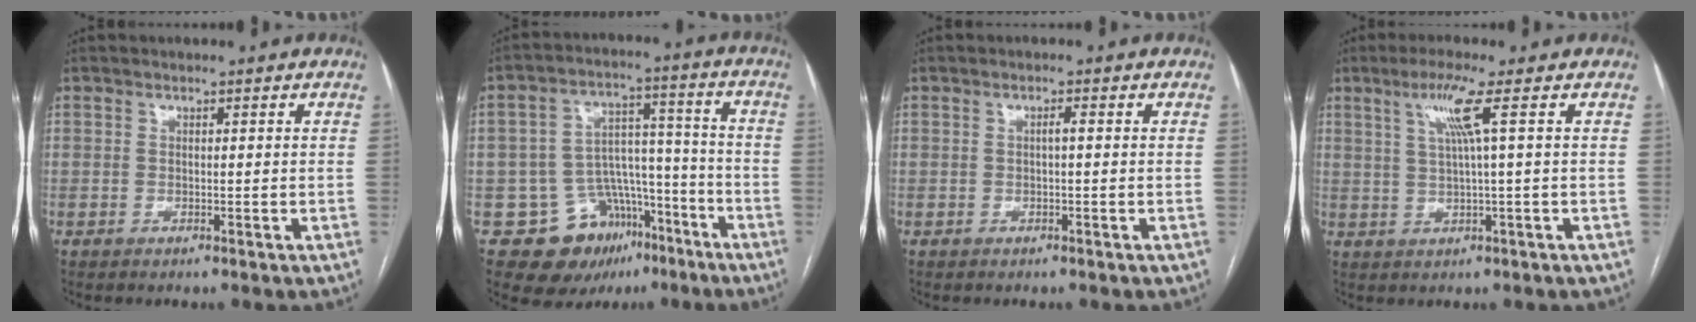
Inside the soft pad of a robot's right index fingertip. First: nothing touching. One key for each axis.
{"total": 12.6, "fx": -7.1, "fy": 9.4, "fz": 4.4, "tx": -0.050, "ty": 0.061, "tz": -0.096}
{"total": 0.9, "fx": 0.0, "fy": 0.0, "fz": 0.9, "tx": -0.015, "ty": 0.003, "tz": 0.000}
{"total": 5.2, "fx": 2.0, "fy": -1.2, "fz": 4.6, "tx": -0.093, "ty": 0.003, "tz": 0.040}